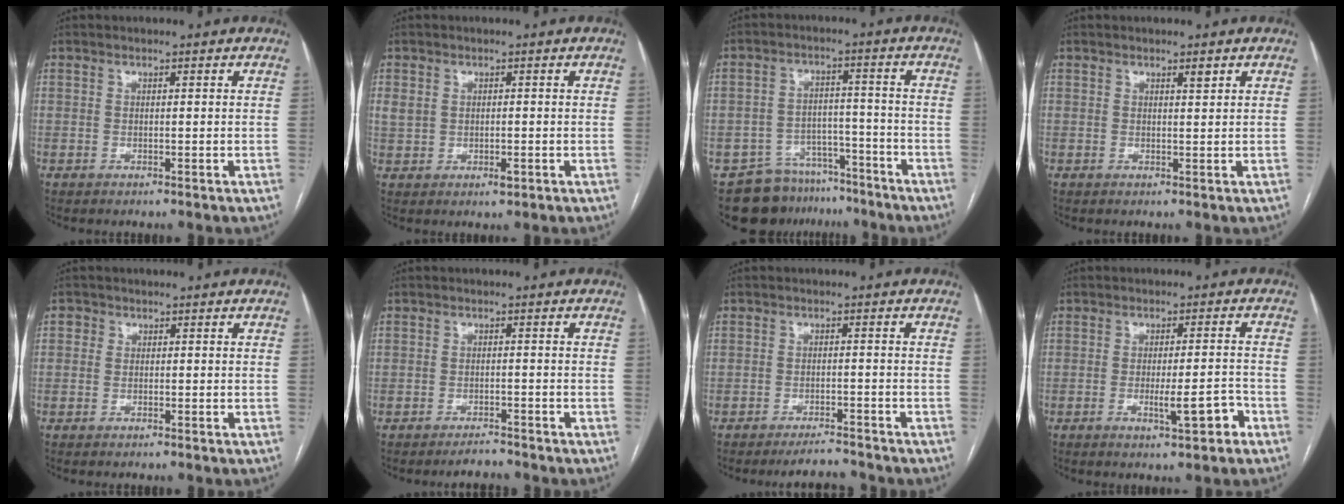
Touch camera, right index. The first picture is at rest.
{"total": 3.3, "force": [0.0, 2.2, 2.5], "torque": [-0.051, 0.007, 0.011]}
{"total": 10.8, "force": [-8.8, 6.0, 1.4], "torque": [-0.013, 0.030, -0.129]}
{"total": 1.1, "force": [0.7, 0.1, 0.7], "torque": [-0.014, 0.000, 0.013]}
{"total": 1.1, "force": [0.0, 1.1, 0.2], "torque": [0.001, 0.004, -0.004]}
{"total": 2.0, "force": [-2.0, 0.4, 0.3], "torque": [-0.005, -0.003, -0.028]}
{"total": 3.4, "force": [-3.3, 0.6, 0.6], "torque": [-0.006, -0.008, -0.051]}
{"total": 5.3, "force": [-2.5, 0.7, 4.6], "torque": [-0.069, -0.001, -0.035]}